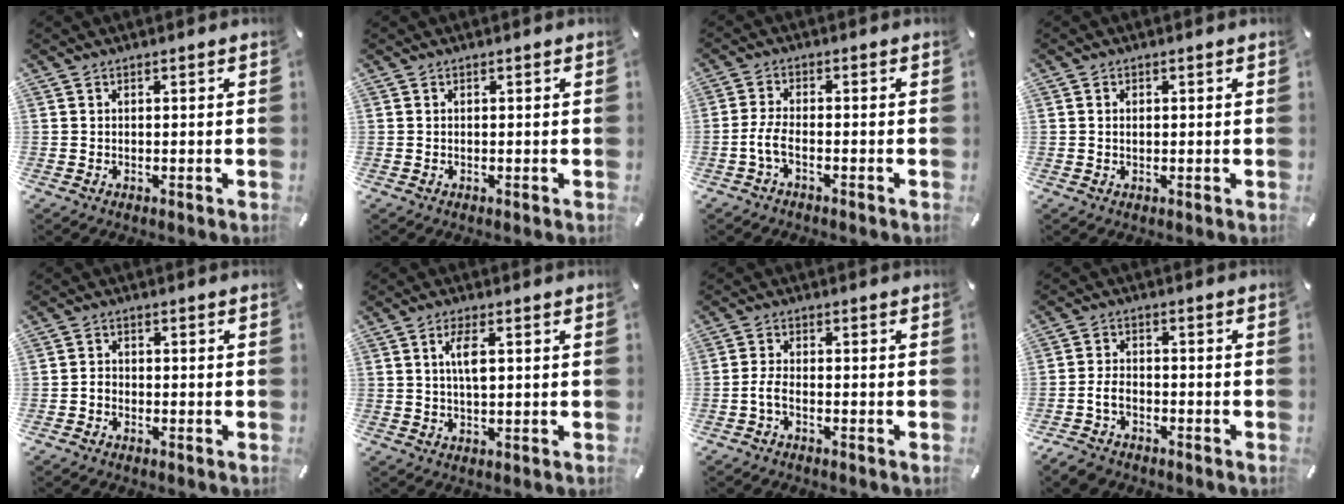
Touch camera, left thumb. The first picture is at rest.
{"total": 0.0}
{"total": 4.1, "force": [-2.0, 1.4, 3.3], "torque": [-0.079, 0.000, -0.039]}
{"total": 1.1, "force": [0.0, 0.9, 0.7], "torque": [-0.018, 0.005, -0.002]}
{"total": 1.7, "force": [-1.0, 1.3, 0.6], "torque": [-0.012, 0.008, -0.020]}
{"total": 4.6, "force": [1.1, 1.6, 4.1], "torque": [-0.089, 0.007, 0.015]}
{"total": 3.0, "force": [-1.5, 1.1, 2.4], "torque": [-0.057, 0.002, -0.030]}
{"total": 4.7, "force": [-2.5, 3.2, 2.4], "torque": [-0.055, 0.013, -0.049]}